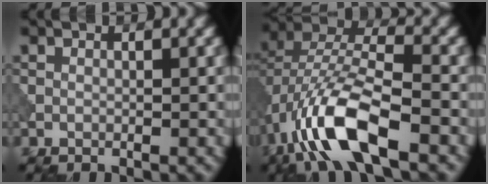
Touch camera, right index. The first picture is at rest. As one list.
[{"total": 10.4, "force": [-4.9, 3.8, 8.3], "torque": [-0.170, 0.008, -0.098]}]